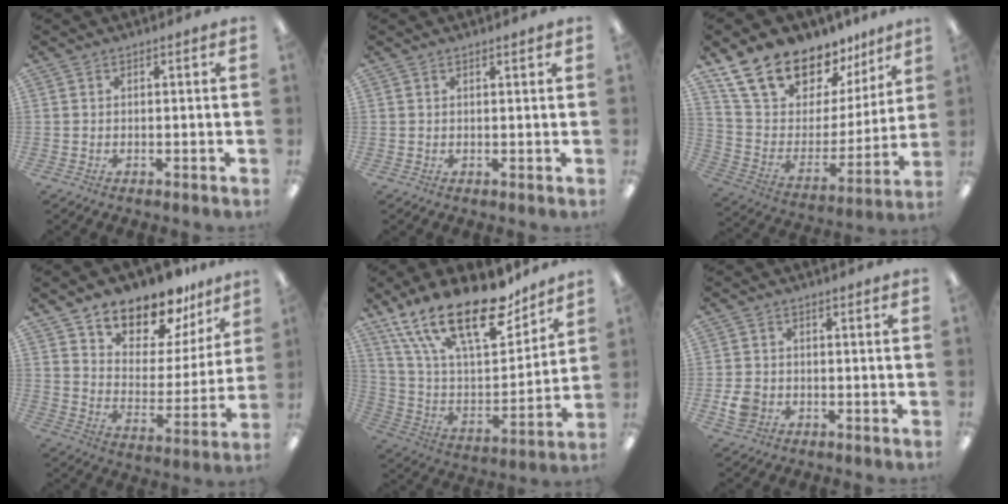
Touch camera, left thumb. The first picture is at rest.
{"total": 0.8, "force": [0.7, 0.1, 0.4], "torque": [-0.009, 0.000, 0.012]}
{"total": 18.8, "force": [15.6, 8.4, 6.3], "torque": [-0.126, -0.120, 0.284]}
{"total": 12.9, "force": [11.6, 5.0, 2.3], "torque": [-0.040, -0.111, 0.208]}
{"total": 24.7, "force": [16.9, 9.8, 15.1], "torque": [-0.270, -0.102, 0.294]}
{"total": 4.2, "force": [-1.1, 3.6, 1.9], "torque": [-0.029, 0.003, -0.020]}